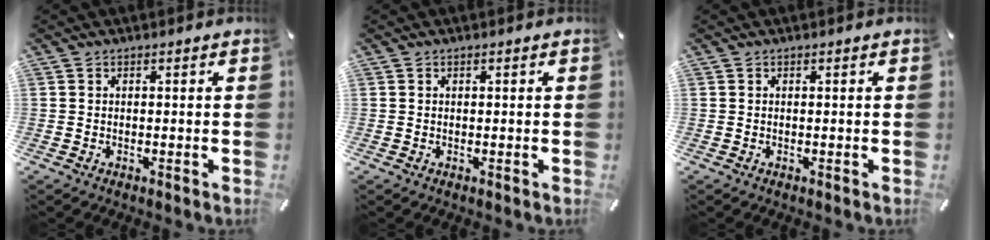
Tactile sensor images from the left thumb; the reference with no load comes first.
{"total": 0.0}
{"total": 0.0}